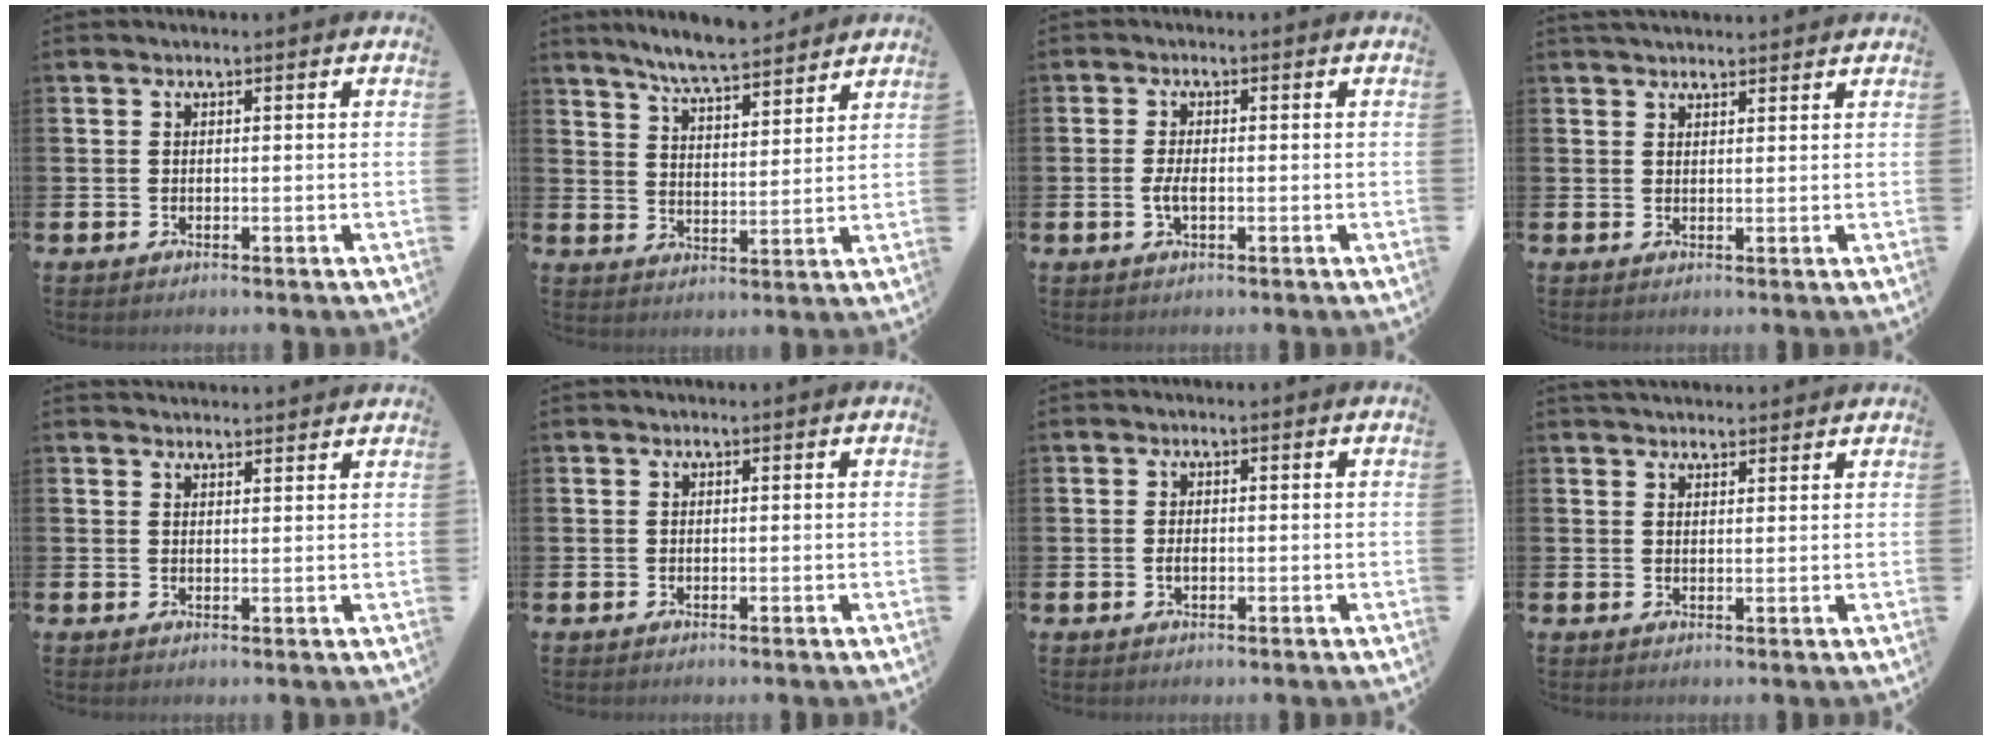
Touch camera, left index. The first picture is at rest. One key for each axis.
{"total": 6.9, "fx": 6.6, "fy": 0.3, "fz": 1.8, "tx": -0.054, "ty": -0.037, "tz": 0.118}
{"total": 2.2, "fx": -0.4, "fy": 0.9, "fz": 2.0, "tx": -0.032, "ty": -0.001, "tz": -0.009}
{"total": 2.3, "fx": 2.3, "fy": 0.4, "fz": 0.3, "tx": 0.001, "ty": -0.008, "tz": 0.039}
{"total": 2.3, "fx": 2.3, "fy": 0.3, "fz": -0.1, "tx": 0.008, "ty": -0.014, "tz": 0.039}
{"total": 0.0}
{"total": 1.1, "fx": -0.1, "fy": 0.7, "fz": 0.9, "tx": -0.012, "ty": 0.002, "tz": -0.005}
{"total": 2.5, "fx": 2.5, "fy": 0.5, "fz": 0.2, "tx": 0.002, "ty": -0.010, "tz": 0.043}